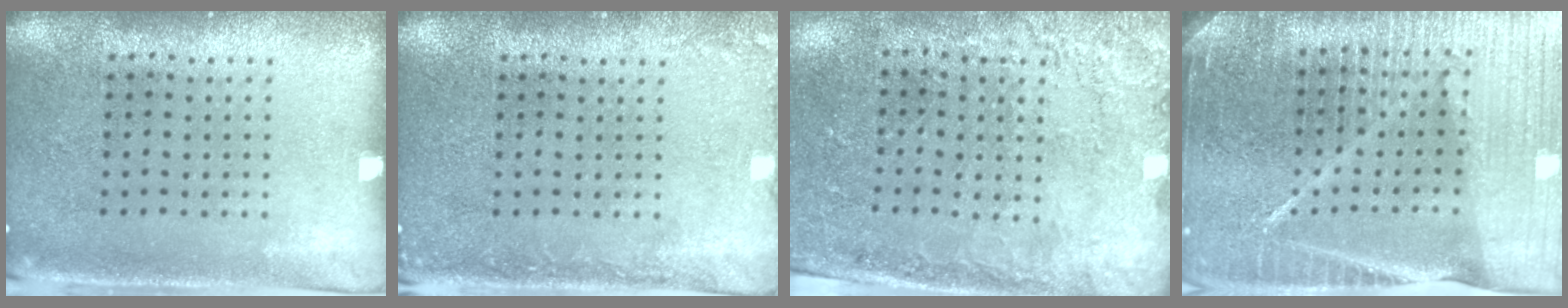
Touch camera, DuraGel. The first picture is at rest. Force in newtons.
{"total": 1.4, "press": 1.4, "slide": 0.2}
{"total": 2.6, "press": 2.3, "slide": 1.1}
{"total": 6.1, "press": 5.3, "slide": 2.9}